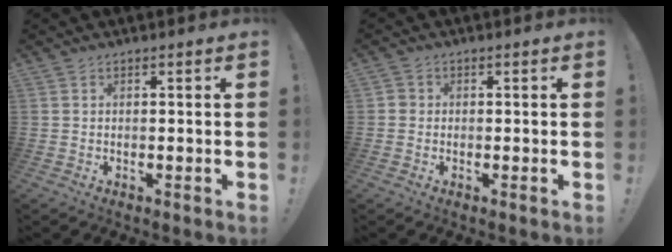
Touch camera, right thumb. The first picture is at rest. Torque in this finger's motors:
{"motor_torque": [0.00, 0.18, -0.09, 0.01, 0.00]}